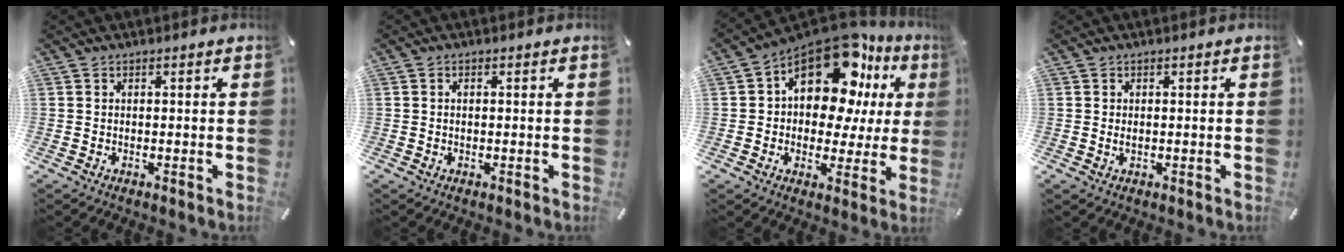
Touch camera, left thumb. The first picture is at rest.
{"total": 0.8, "force": [0.1, 0.4, 0.7], "torque": [-0.015, 0.001, 0.001]}
{"total": 17.3, "force": [8.6, 9.7, 11.4], "torque": [-0.187, -0.064, 0.149]}
{"total": 1.0, "force": [0.0, 0.7, 0.7], "torque": [-0.015, 0.003, -0.001]}